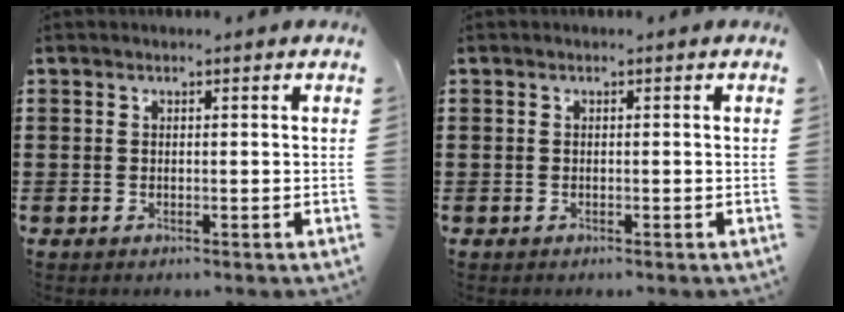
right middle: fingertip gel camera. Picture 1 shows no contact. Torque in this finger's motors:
{"motor_torque": [0.05, -0.29, -0.01, 0.01]}